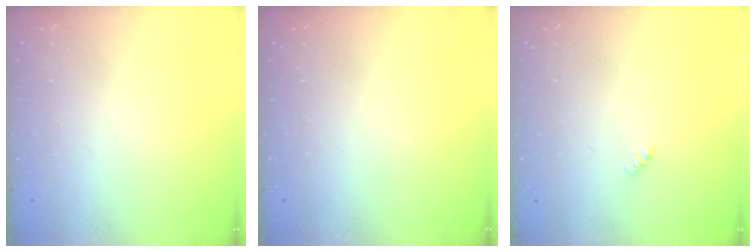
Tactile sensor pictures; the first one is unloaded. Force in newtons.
{"total": 0.0}
{"total": 2.4, "press": 2.4, "slide": 0.4}